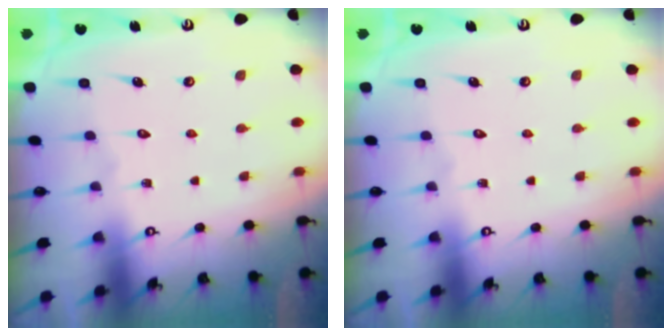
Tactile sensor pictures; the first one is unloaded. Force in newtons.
{"total": 0.0}